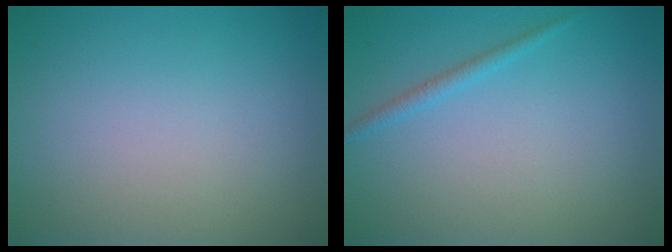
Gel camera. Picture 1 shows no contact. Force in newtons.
{"total": 1.1, "press": 1.0, "slide": 0.1}